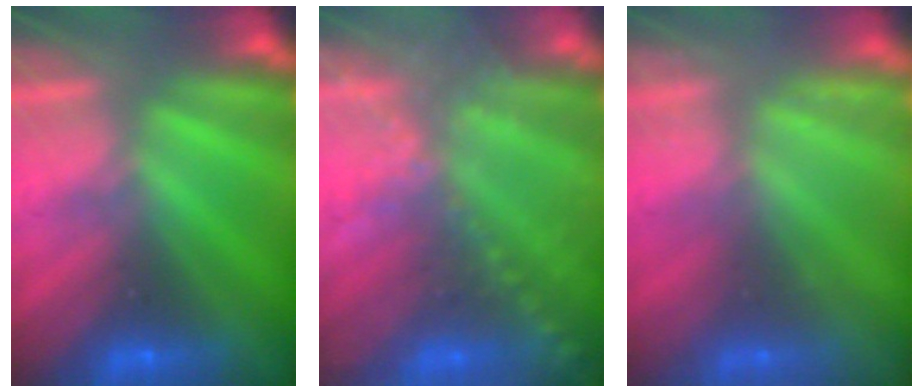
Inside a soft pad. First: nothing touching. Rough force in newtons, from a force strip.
{"total": 6.8}
{"total": 2.2}